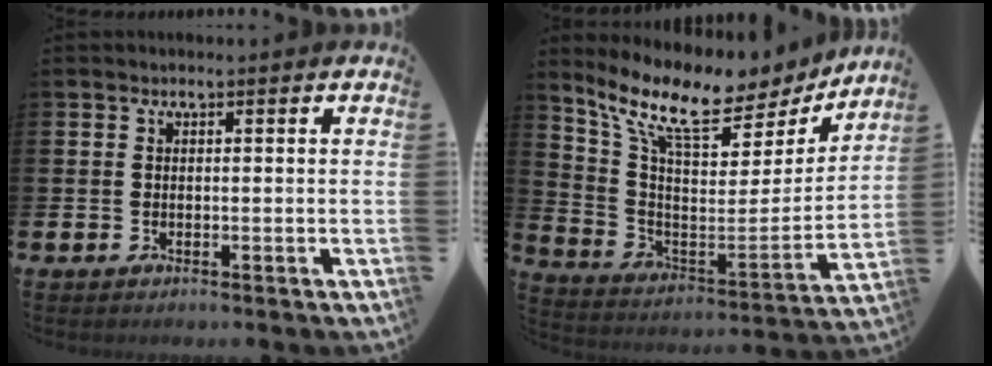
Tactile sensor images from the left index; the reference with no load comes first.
{"total": 10.7, "force": [8.7, 3.5, 5.1], "torque": [-0.129, -0.063, 0.145]}